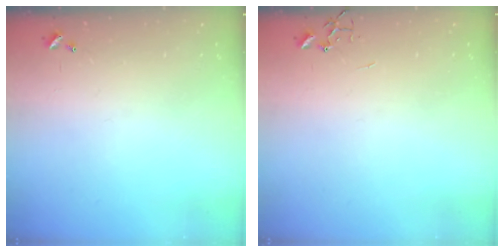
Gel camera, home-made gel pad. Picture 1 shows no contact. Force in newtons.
{"total": 0.0}